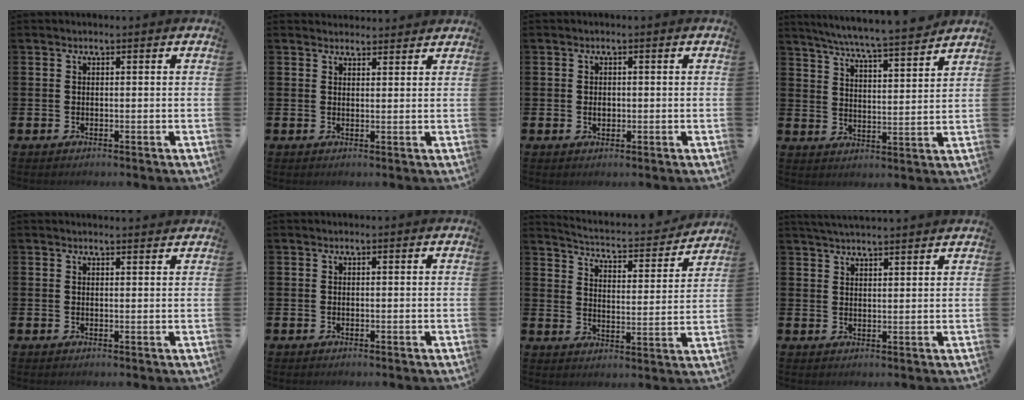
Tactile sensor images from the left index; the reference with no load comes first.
{"total": 2.2, "force": [2.1, 0.5, -0.1], "torque": [0.008, -0.010, 0.037]}
{"total": 1.3, "force": [0.0, 0.9, 0.8], "torque": [-0.006, 0.003, -0.004]}
{"total": 6.7, "force": [6.5, -0.4, 1.9], "torque": [-0.061, -0.047, 0.112]}
{"total": 1.2, "force": [1.2, 0.0, 0.1], "torque": [0.007, -0.007, 0.021]}
{"total": 0.0}
{"total": 4.1, "force": [4.0, 0.6, 0.7], "torque": [-0.039, -0.038, 0.060]}
{"total": 3.5, "force": [3.5, -0.2, 0.3], "torque": [-0.011, -0.015, 0.065]}